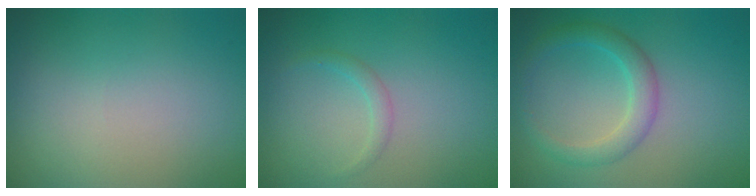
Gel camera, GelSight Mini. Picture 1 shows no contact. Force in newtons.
{"total": 1.0, "press": 1.0, "slide": 0.0}
{"total": 2.7, "press": 2.7, "slide": 0.1}